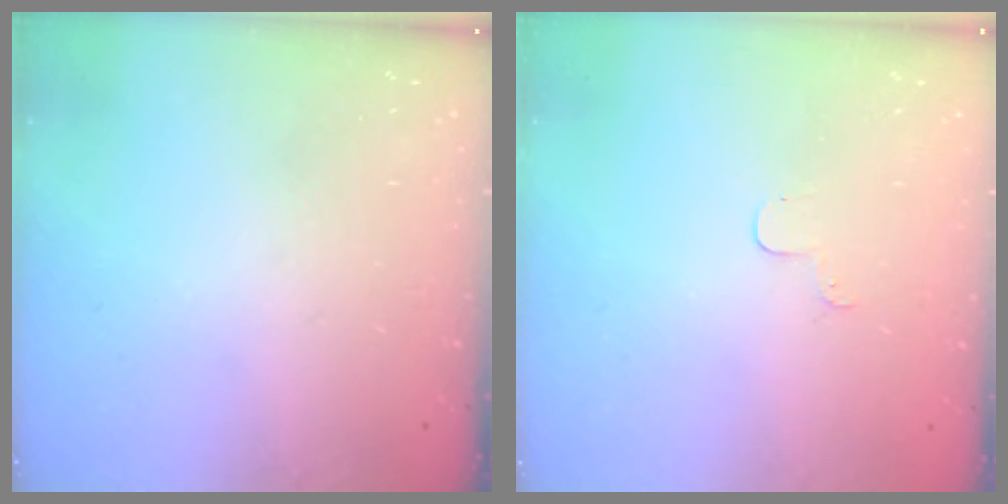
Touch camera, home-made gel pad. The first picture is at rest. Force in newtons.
{"total": 3.7, "press": 3.7, "slide": 0.4}